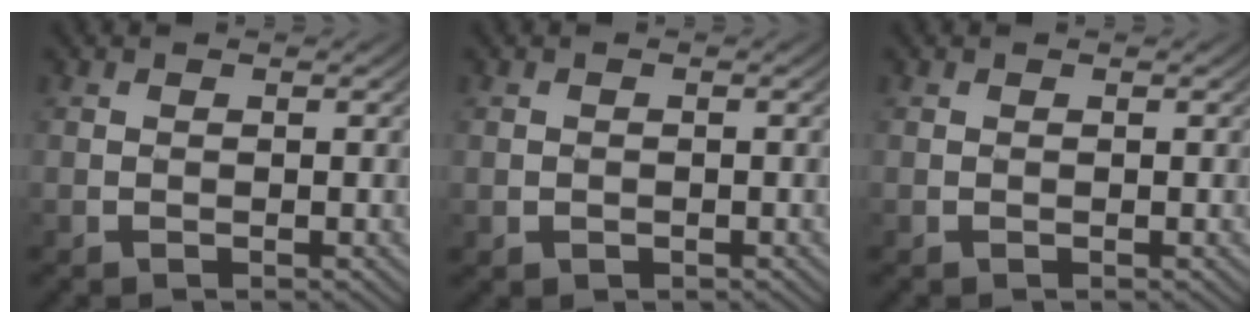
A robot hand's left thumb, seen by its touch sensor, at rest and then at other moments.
{"total": 0.5, "force": [-0.4, 0.4, -0.1], "torque": [-0.008, 0.001, -0.008]}
{"total": 0.0}